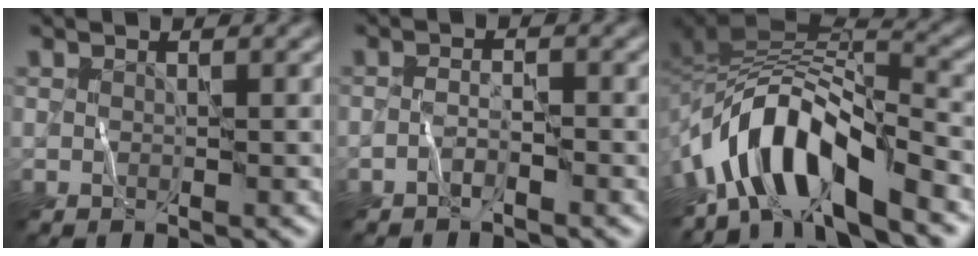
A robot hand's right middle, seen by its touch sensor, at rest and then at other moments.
{"total": 1.0, "force": [-0.9, 0.1, 0.5], "torque": [-0.011, 0.005, -0.021]}
{"total": 9.2, "force": [-5.5, 3.5, 6.4], "torque": [-0.095, 0.012, -0.108]}